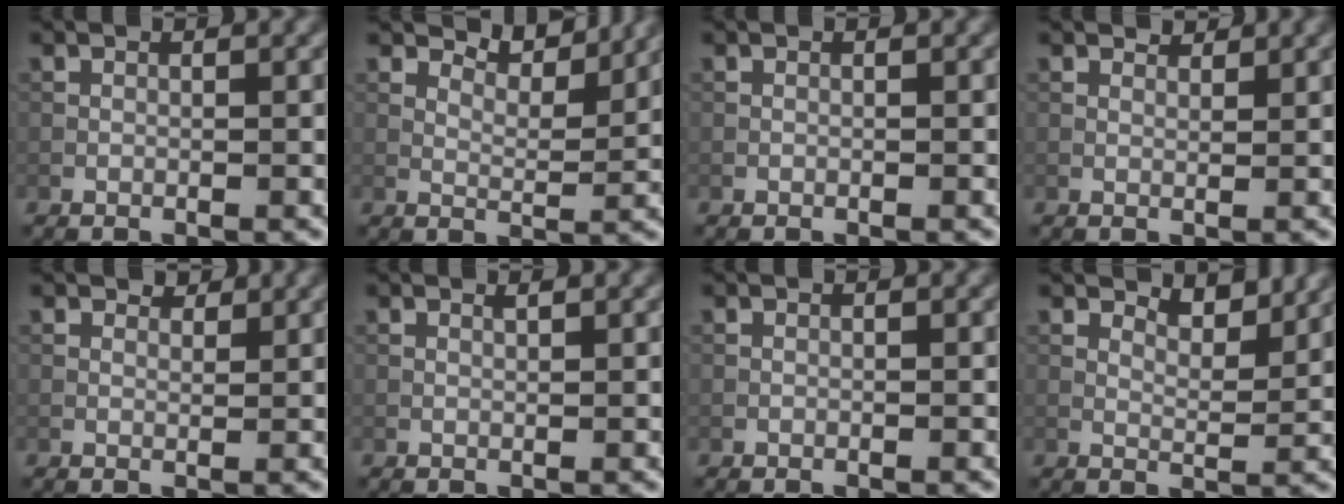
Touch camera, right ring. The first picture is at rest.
{"total": 4.5, "force": [4.1, 0.8, 1.6], "torque": [-0.040, -0.005, 0.058]}
{"total": 0.0}
{"total": 1.4, "force": [1.3, 0.5, 0.4], "torque": [-0.013, -0.003, 0.019]}
{"total": 1.7, "force": [1.4, 0.7, 0.5], "torque": [-0.013, -0.002, 0.017]}
{"total": 0.5, "force": [0.4, 0.0, 0.3], "torque": [-0.008, -0.002, 0.007]}
{"total": 0.0}
{"total": 3.3, "force": [2.8, 0.9, 1.5], "torque": [-0.031, -0.011, 0.038]}